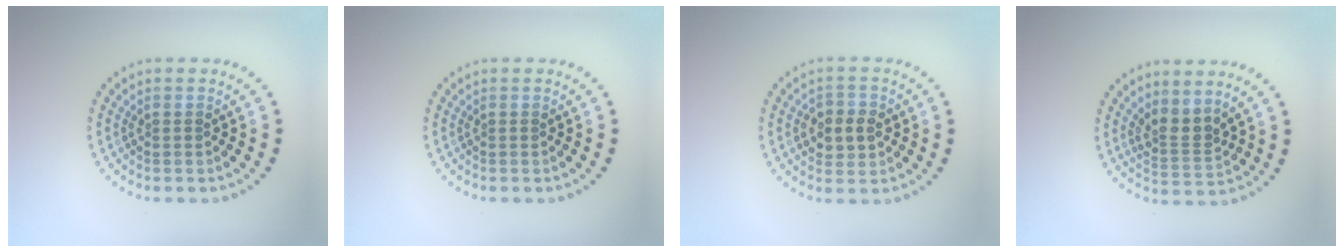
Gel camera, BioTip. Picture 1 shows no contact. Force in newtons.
{"total": 0.0}
{"total": 2.8, "press": 2.8, "slide": 0.4}
{"total": 2.6, "press": 1.9, "slide": 1.8}